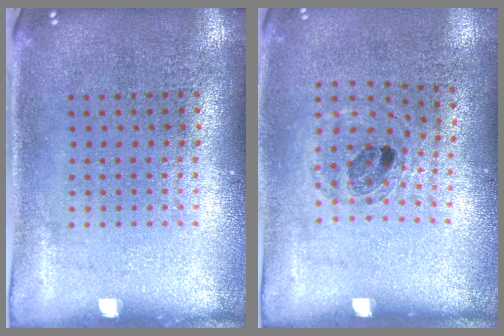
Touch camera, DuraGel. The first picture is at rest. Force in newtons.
{"total": 0.8, "press": 0.8, "slide": 0.3}